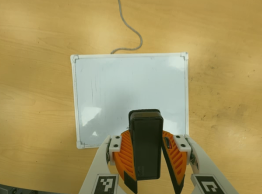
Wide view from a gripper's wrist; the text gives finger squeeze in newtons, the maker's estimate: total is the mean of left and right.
{"total": 8.4, "left": 9.0, "right": 7.8}